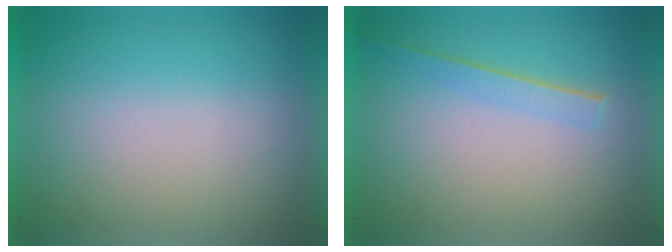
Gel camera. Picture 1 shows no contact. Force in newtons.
{"total": 1.5}